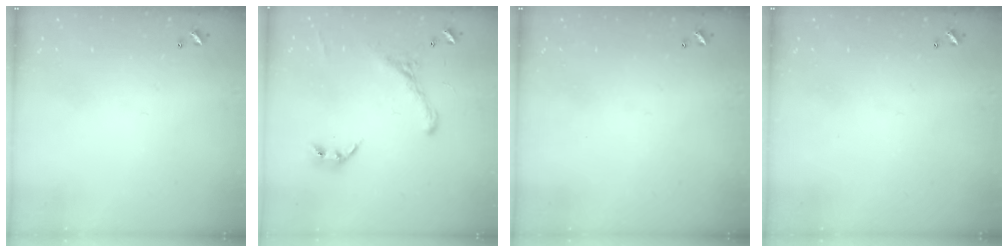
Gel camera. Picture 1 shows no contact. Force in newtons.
{"total": 2.9, "press": 2.7, "slide": 1.2}
{"total": 0.0}
{"total": 0.0}